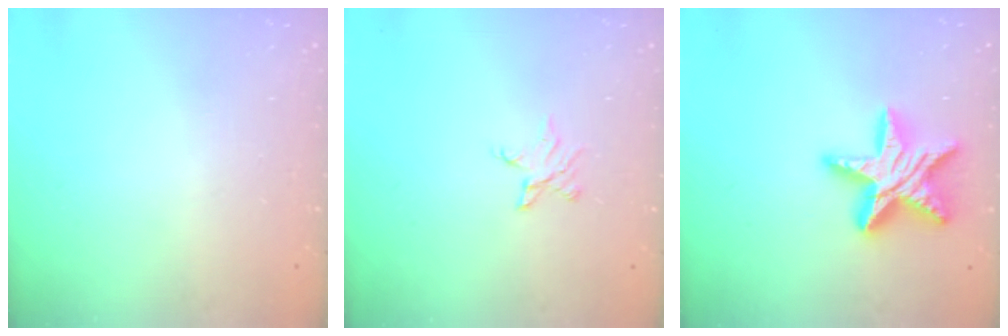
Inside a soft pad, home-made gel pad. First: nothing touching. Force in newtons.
{"total": 3.5, "press": 3.5, "slide": 0.4}
{"total": 16.3, "press": 16.2, "slide": 1.1}